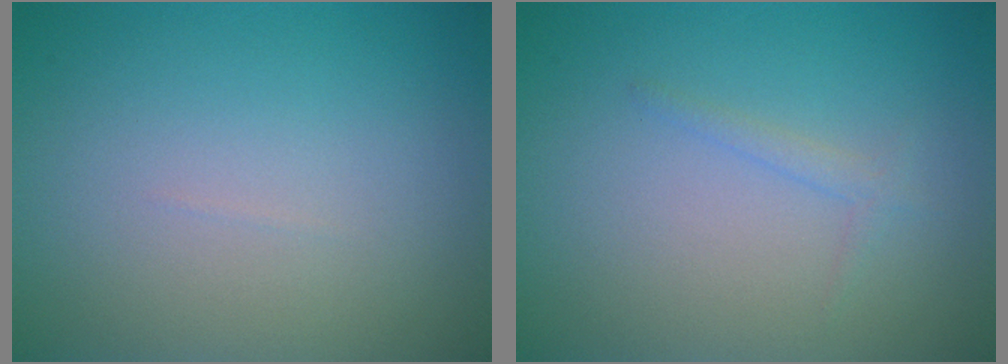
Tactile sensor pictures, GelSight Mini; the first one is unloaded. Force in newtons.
{"total": 1.0, "press": 1.0, "slide": 0.1}